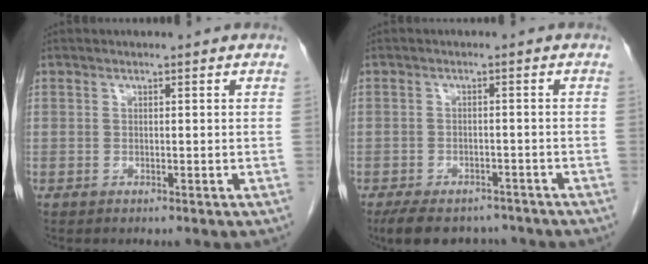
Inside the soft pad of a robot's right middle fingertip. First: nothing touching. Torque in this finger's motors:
{"motor_torque": [0.86, -0.65, 0.05, 0.05]}